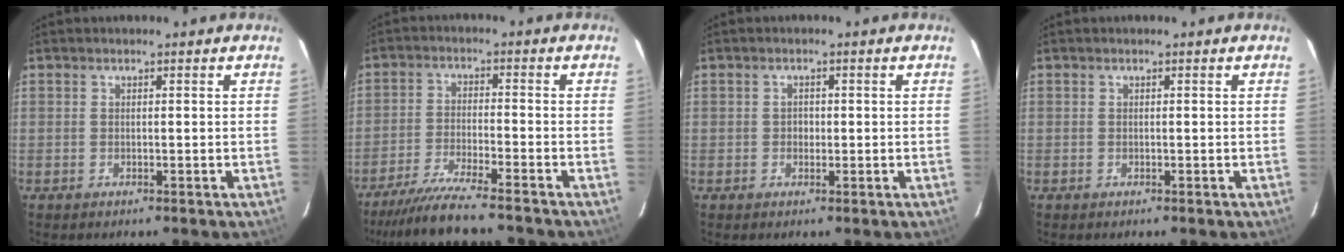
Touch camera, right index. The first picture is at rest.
{"total": 10.9, "force": [-9.7, 0.1, 4.9], "torque": [-0.114, -0.019, -0.168]}
{"total": 1.4, "force": [-0.1, 1.3, 0.5], "torque": [-0.004, 0.004, -0.001]}
{"total": 0.0}